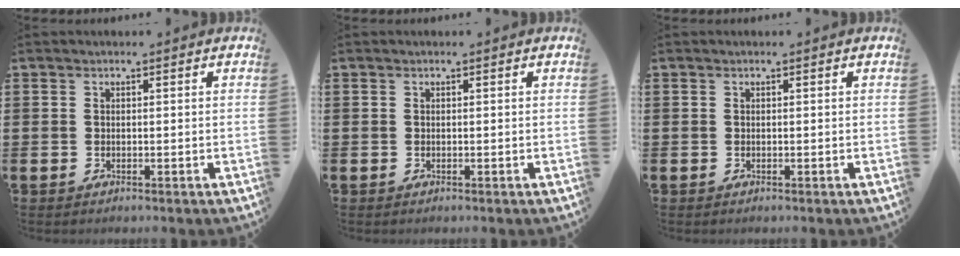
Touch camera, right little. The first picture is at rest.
{"total": 0.0}
{"total": 0.0}